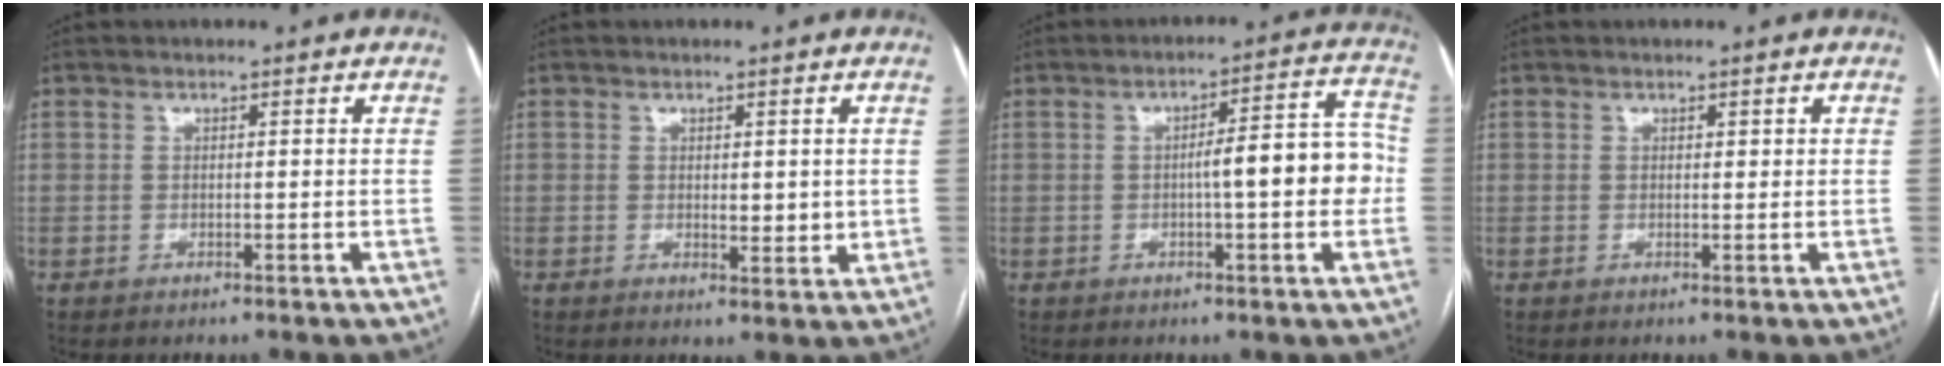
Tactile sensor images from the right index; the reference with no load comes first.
{"total": 2.7, "force": [0.5, 1.4, 2.2], "torque": [-0.029, -0.008, 0.011]}
{"total": 9.2, "force": [-1.0, 1.8, 9.0], "torque": [-0.115, 0.032, -0.013]}
{"total": 0.7, "force": [0.3, 0.4, 0.6], "torque": [-0.007, 0.002, 0.004]}